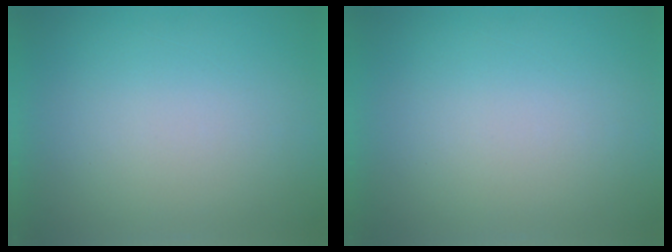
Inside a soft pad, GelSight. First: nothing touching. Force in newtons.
{"total": 0.0}